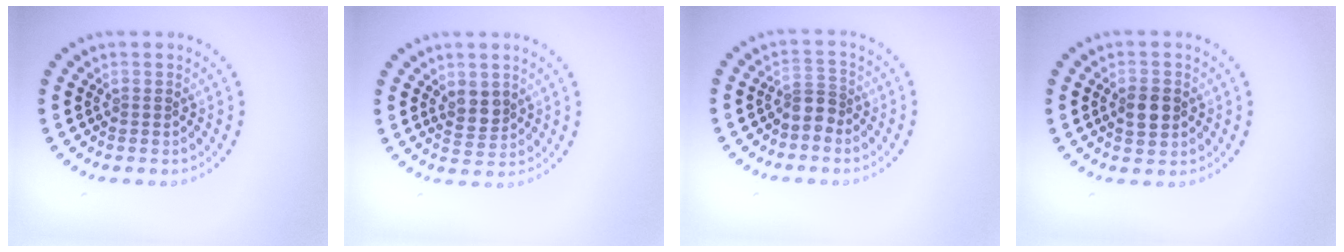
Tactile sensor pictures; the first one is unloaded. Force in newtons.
{"total": 2.1, "press": 1.9, "slide": 0.9}
{"total": 2.1, "press": 1.7, "slide": 1.3}
{"total": 2.9, "press": 2.9, "slide": 0.0}